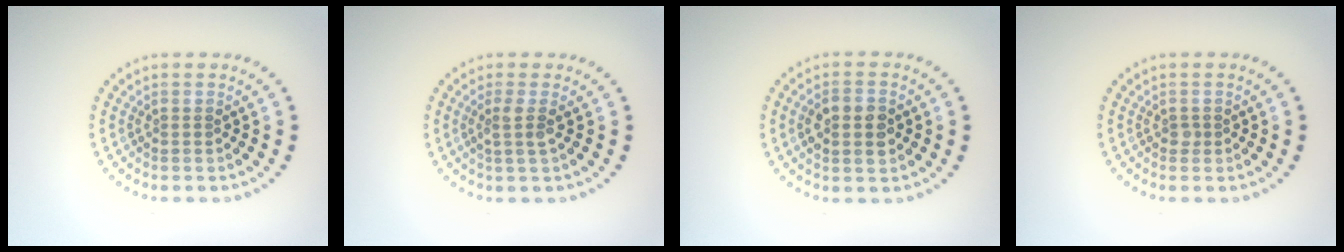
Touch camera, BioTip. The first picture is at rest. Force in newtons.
{"total": 1.8, "press": 1.3, "slide": 1.2}
{"total": 3.4, "press": 3.4, "slide": 0.2}
{"total": 0.7, "press": 0.5, "slide": 0.5}